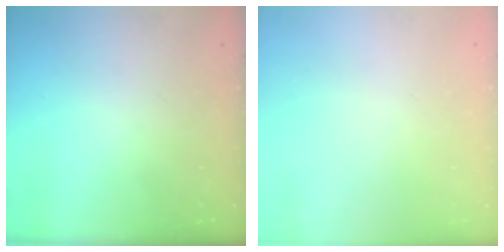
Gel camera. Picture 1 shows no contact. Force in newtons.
{"total": 2.1, "press": 2.1, "slide": 0.1}